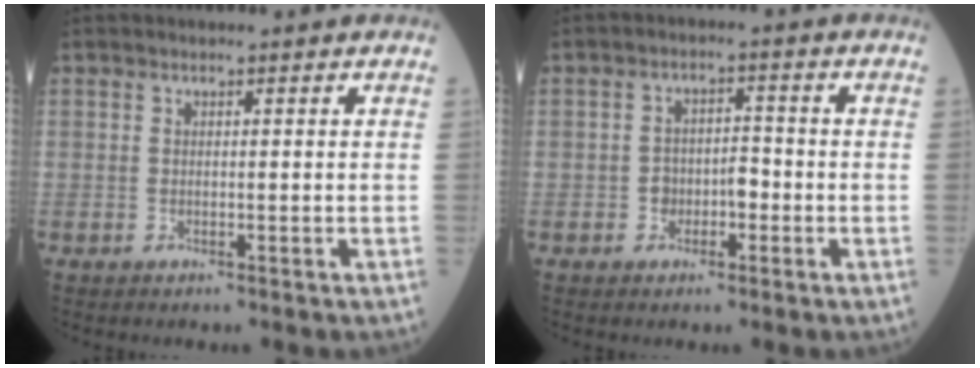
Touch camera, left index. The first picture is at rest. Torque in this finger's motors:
{"motor_torque": [0.05, -0.01, 0.02, 0.01]}